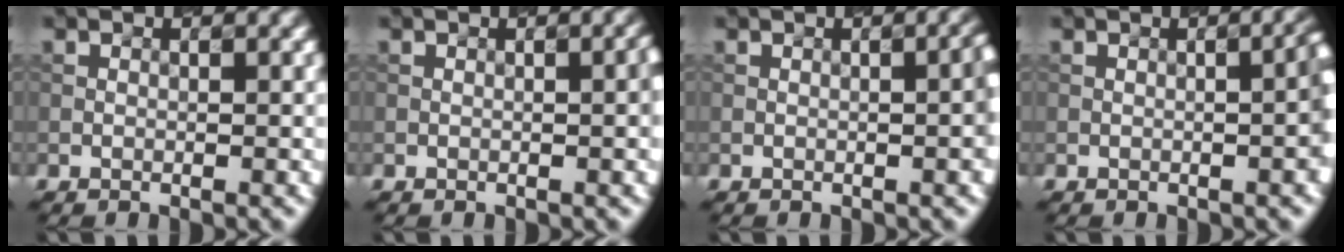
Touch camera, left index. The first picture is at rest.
{"total": 1.8, "force": [-0.1, 0.4, 1.7], "torque": [-0.018, 0.005, -0.003]}
{"total": 2.6, "force": [-0.2, 0.6, 2.5], "torque": [-0.026, 0.009, -0.002]}
{"total": 3.2, "force": [-0.2, 0.7, 3.1], "torque": [-0.032, 0.012, -0.002]}